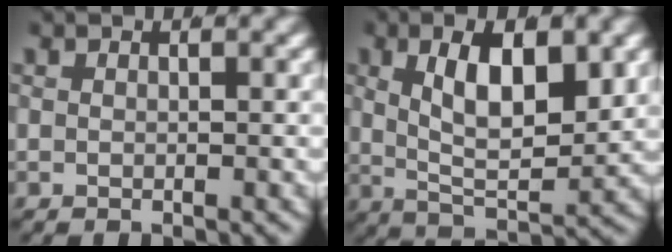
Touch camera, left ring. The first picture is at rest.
{"total": 7.9, "force": [1.1, 4.3, 6.5], "torque": [-0.123, -0.025, 0.023]}